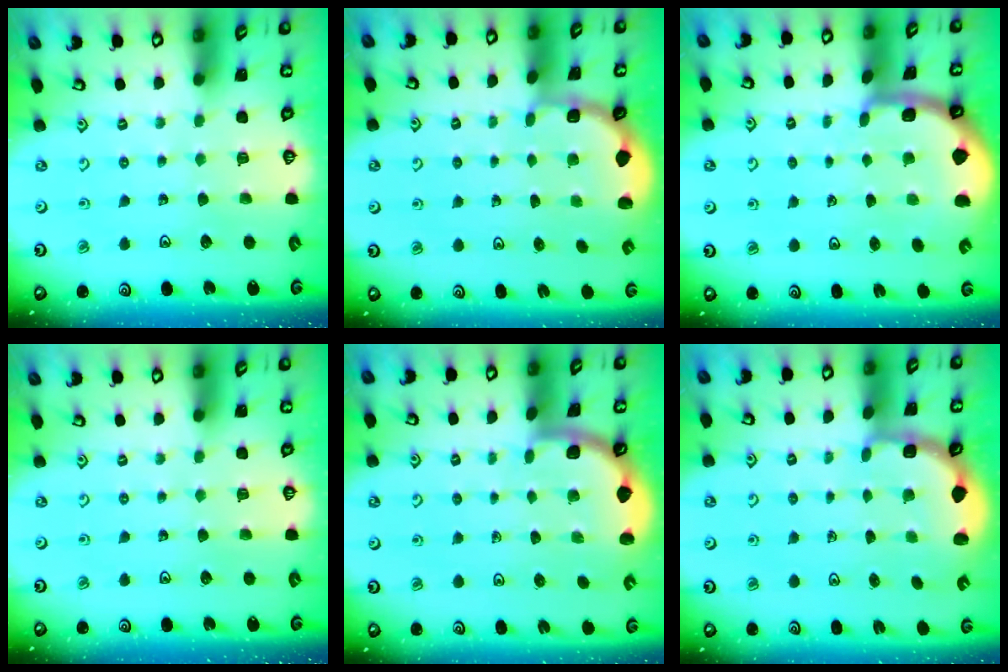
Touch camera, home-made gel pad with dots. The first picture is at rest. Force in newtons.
{"total": 1.9, "press": 1.7, "slide": 0.8}
{"total": 2.4, "press": 2.4, "slide": 0.4}
{"total": 0.0}
{"total": 1.9, "press": 1.9, "slide": 0.0}
{"total": 2.8, "press": 2.3, "slide": 1.7}